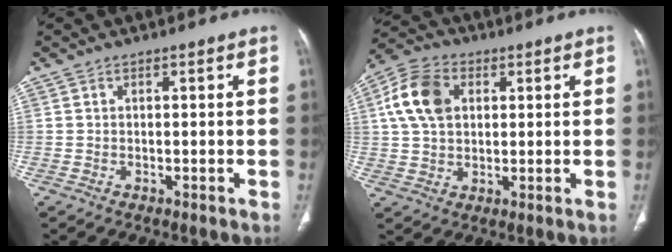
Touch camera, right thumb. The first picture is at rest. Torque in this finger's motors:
{"motor_torque": [-0.61, 0.76, 0.62, -0.61, 0.26]}